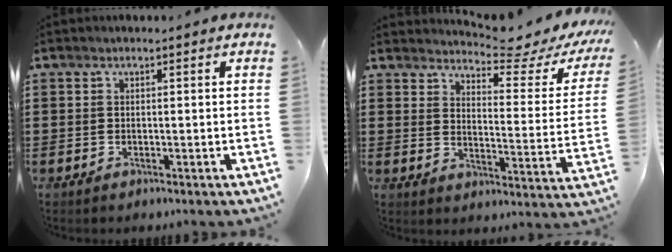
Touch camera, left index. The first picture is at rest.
{"total": 5.2, "force": [4.6, 0.0, 2.3], "torque": [-0.047, -0.043, 0.069]}